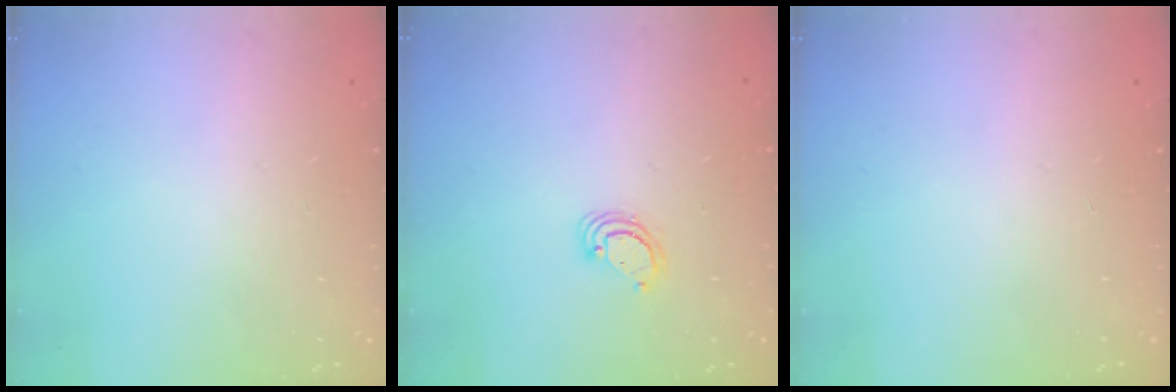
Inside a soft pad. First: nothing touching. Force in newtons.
{"total": 3.8, "press": 3.8, "slide": 0.1}
{"total": 0.0}